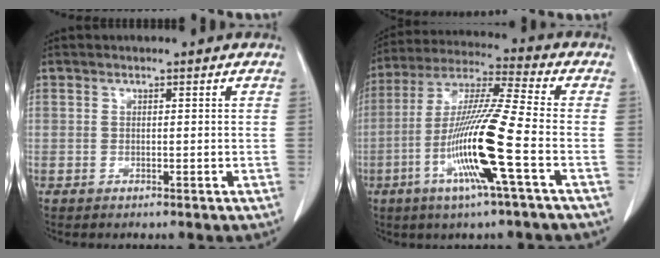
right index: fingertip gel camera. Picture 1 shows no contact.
{"total": 15.2, "force": [-4.9, -0.8, 14.3], "torque": [-0.290, -0.013, -0.101]}